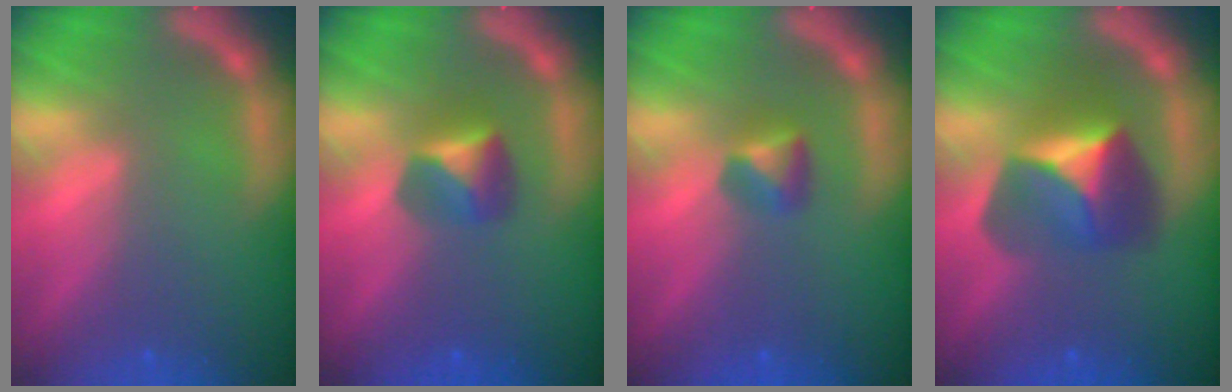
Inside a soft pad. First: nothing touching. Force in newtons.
{"total": 2.9}
{"total": 1.9}
{"total": 5.9}